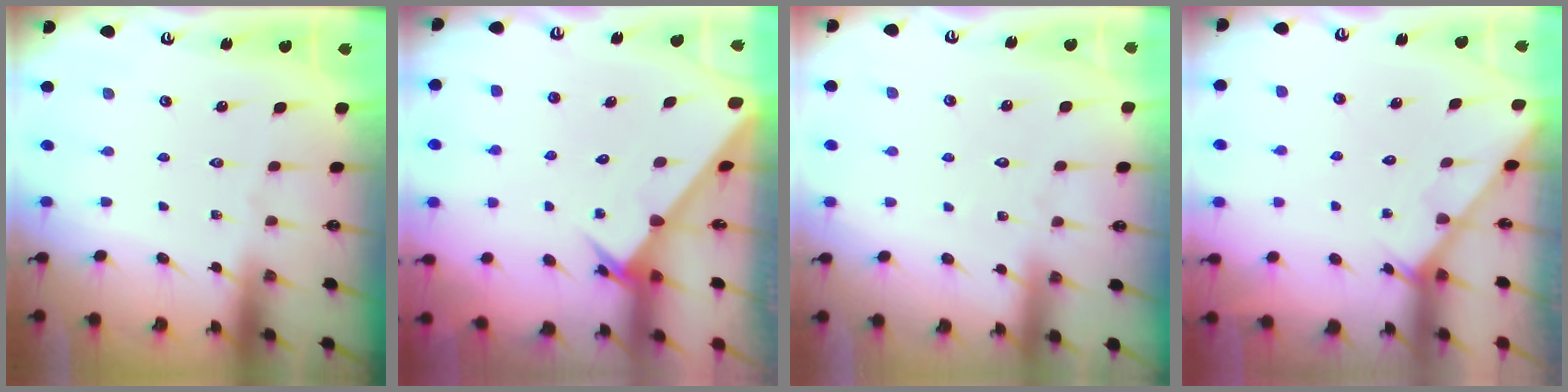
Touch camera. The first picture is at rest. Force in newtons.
{"total": 2.9, "press": 2.9, "slide": 0.1}
{"total": 2.9, "press": 2.9, "slide": 0.3}
{"total": 2.1, "press": 2.1, "slide": 0.1}